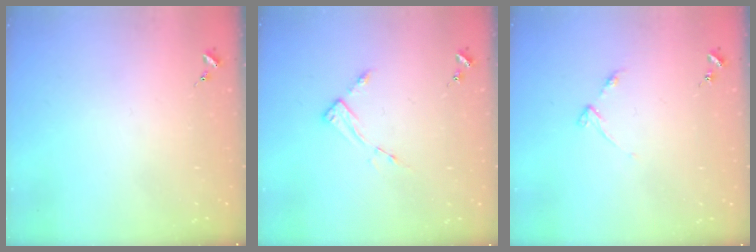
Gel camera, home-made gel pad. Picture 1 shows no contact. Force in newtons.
{"total": 3.6, "press": 3.5, "slide": 0.4}
{"total": 4.2, "press": 4.1, "slide": 0.4}